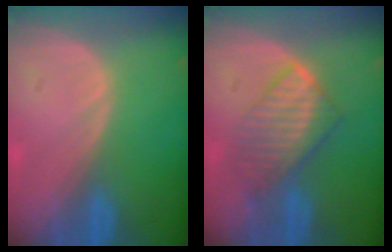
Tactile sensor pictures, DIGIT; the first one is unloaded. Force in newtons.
{"total": 6.6, "press": 6.4, "slide": 1.8}